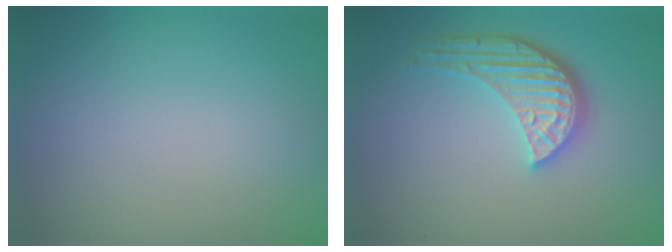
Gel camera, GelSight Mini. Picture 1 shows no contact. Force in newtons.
{"total": 4.7, "press": 3.7, "slide": 3.0}